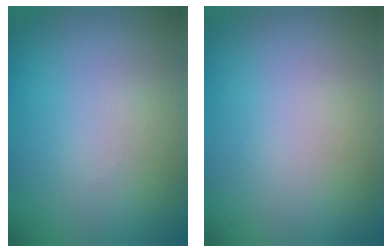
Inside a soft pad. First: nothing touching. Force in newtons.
{"total": 0.0}